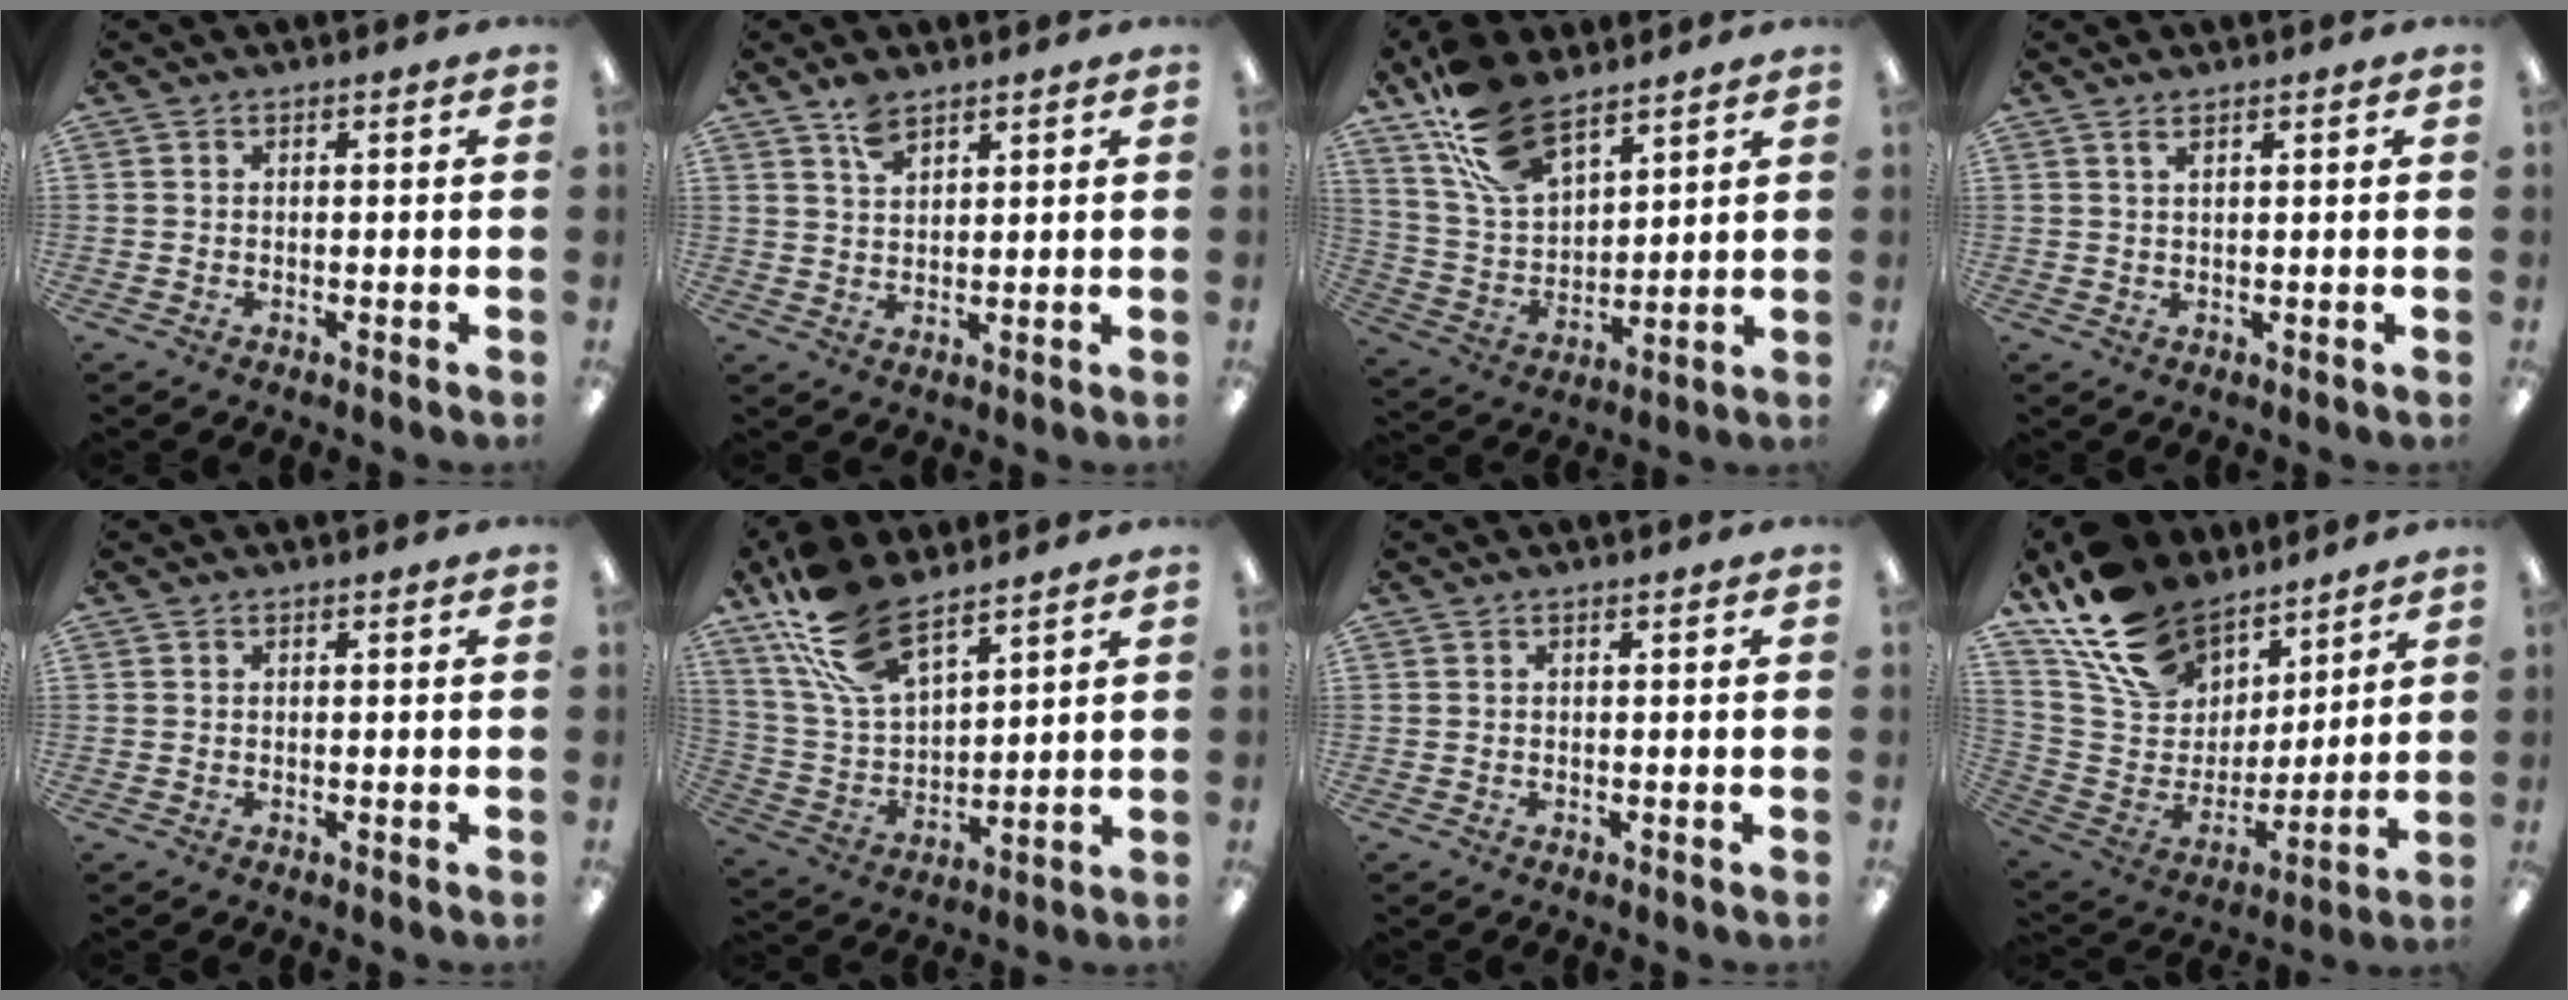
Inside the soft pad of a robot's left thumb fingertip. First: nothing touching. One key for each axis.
{"total": 4.7, "fx": 3.5, "fy": 2.1, "fz": 2.3, "tx": -0.038, "ty": -0.014, "tz": 0.063}
{"total": 16.7, "fx": 11.4, "fy": 8.5, "fz": 8.7, "tx": -0.178, "ty": -0.042, "tz": 0.216}
{"total": 1.5, "fx": 1.2, "fy": 0.4, "fz": 0.9, "tx": -0.020, "ty": 0.001, "tz": 0.021}
{"total": 0.0}
{"total": 17.1, "fx": 11.8, "fy": 7.9, "fz": 9.6, "tx": -0.216, "ty": -0.040, "tz": 0.220}
{"total": 0.0}
{"total": 20.2, "fx": 14.2, "fy": 12.0, "fz": 8.0, "tx": -0.165, "ty": -0.080, "tz": 0.268}